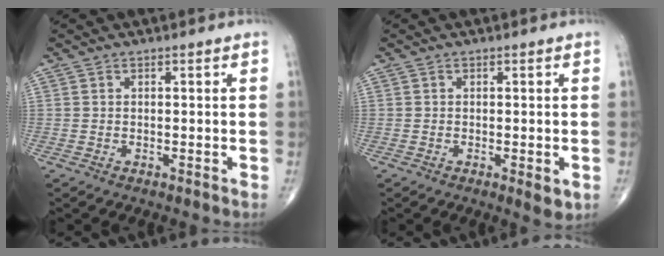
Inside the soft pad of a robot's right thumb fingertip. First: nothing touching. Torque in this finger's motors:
{"motor_torque": [0.47, 0.38, 0.32, -0.21, 0.11]}